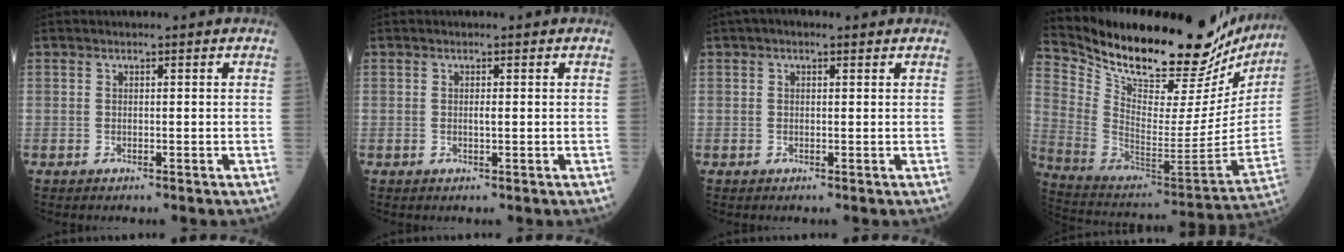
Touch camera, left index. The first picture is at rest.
{"total": 0.7, "force": [0.1, 0.1, 0.6], "torque": [-0.015, -0.001, 0.001]}
{"total": 1.9, "force": [1.2, 0.9, 1.3], "torque": [-0.027, 0.017, 0.017]}
{"total": 32.6, "force": [28.0, 8.0, 14.6], "torque": [-0.263, -0.073, 0.399]}